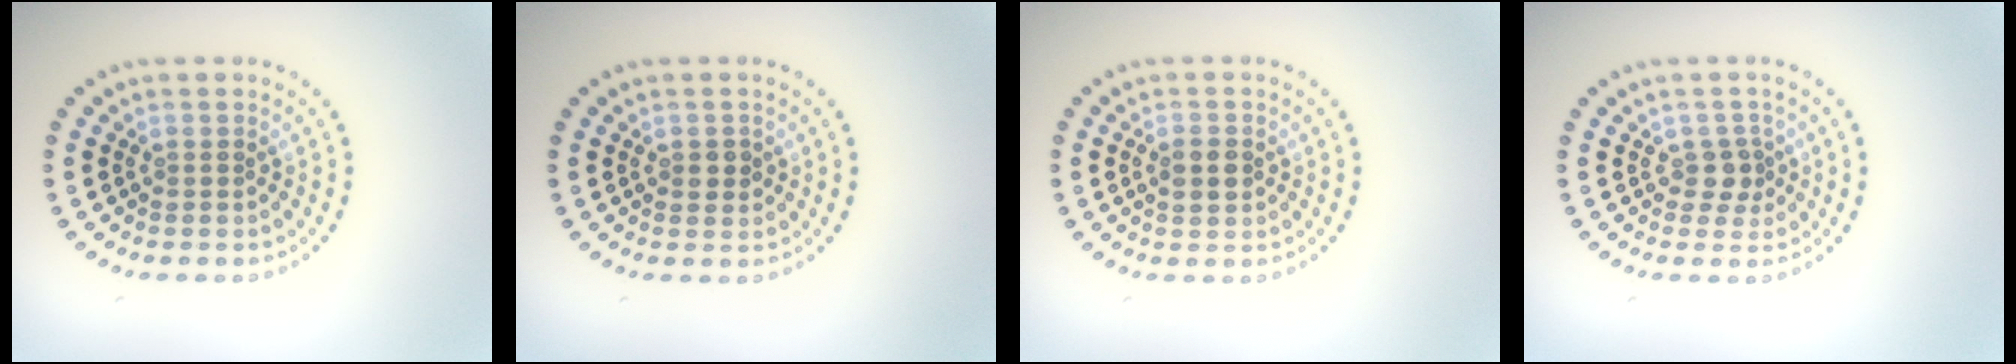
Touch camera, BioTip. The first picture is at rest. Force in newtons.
{"total": 1.3, "press": 1.3, "slide": 0.0}
{"total": 2.2, "press": 2.2, "slide": 0.1}
{"total": 1.8, "press": 1.4, "slide": 1.1}